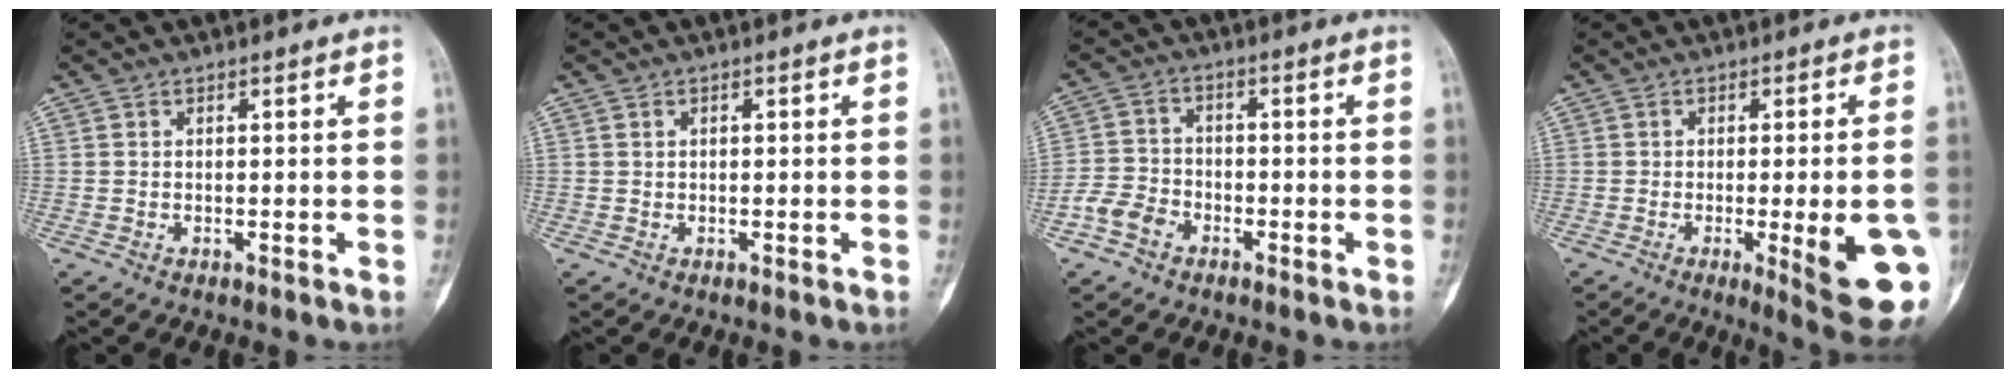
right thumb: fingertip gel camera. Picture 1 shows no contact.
{"total": 0.0}
{"total": 5.5, "force": [-3.0, 4.0, 2.2], "torque": [-0.034, 0.024, -0.060]}
{"total": 15.1, "force": [-3.7, 3.4, 14.2], "torque": [-0.143, -0.004, -0.030]}